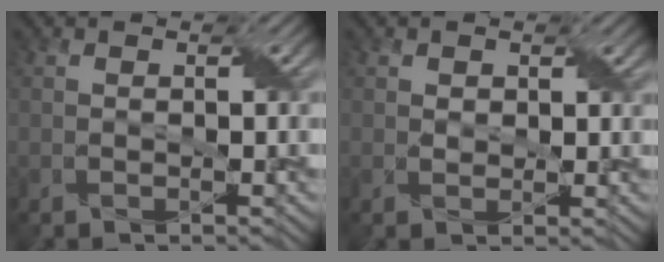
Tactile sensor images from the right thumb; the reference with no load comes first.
{"total": 1.4, "force": [0.7, 1.1, 0.5], "torque": [-0.017, -0.001, 0.012]}